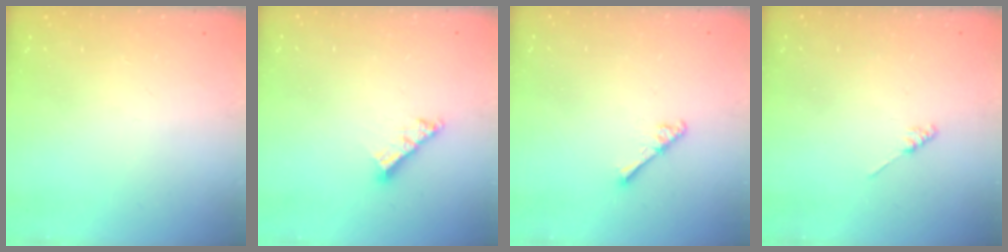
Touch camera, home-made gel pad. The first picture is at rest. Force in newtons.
{"total": 6.0, "press": 6.0, "slide": 0.7}
{"total": 4.0, "press": 4.0, "slide": 0.5}
{"total": 1.2, "press": 1.1, "slide": 0.3}